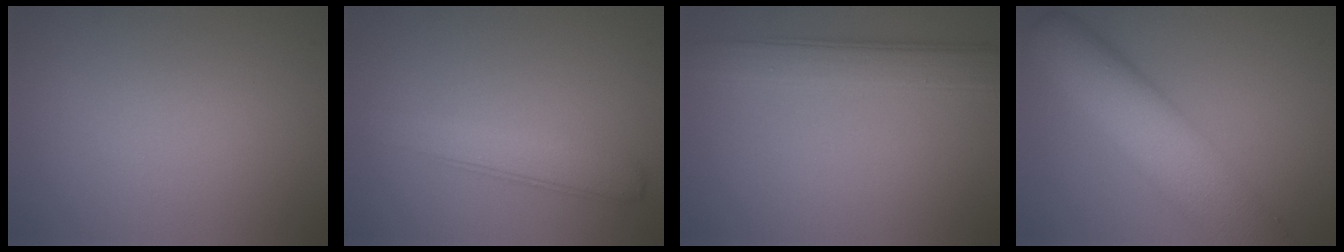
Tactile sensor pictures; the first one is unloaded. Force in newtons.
{"total": 3.0, "press": 3.0, "slide": 0.1}
{"total": 4.8, "press": 4.8, "slide": 0.3}
{"total": 9.9, "press": 9.9, "slide": 0.6}